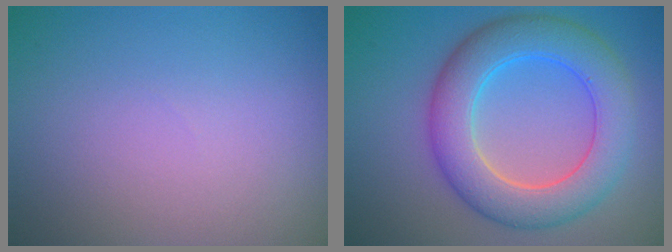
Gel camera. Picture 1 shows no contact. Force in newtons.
{"total": 7.4, "press": 7.4, "slide": 0.2}